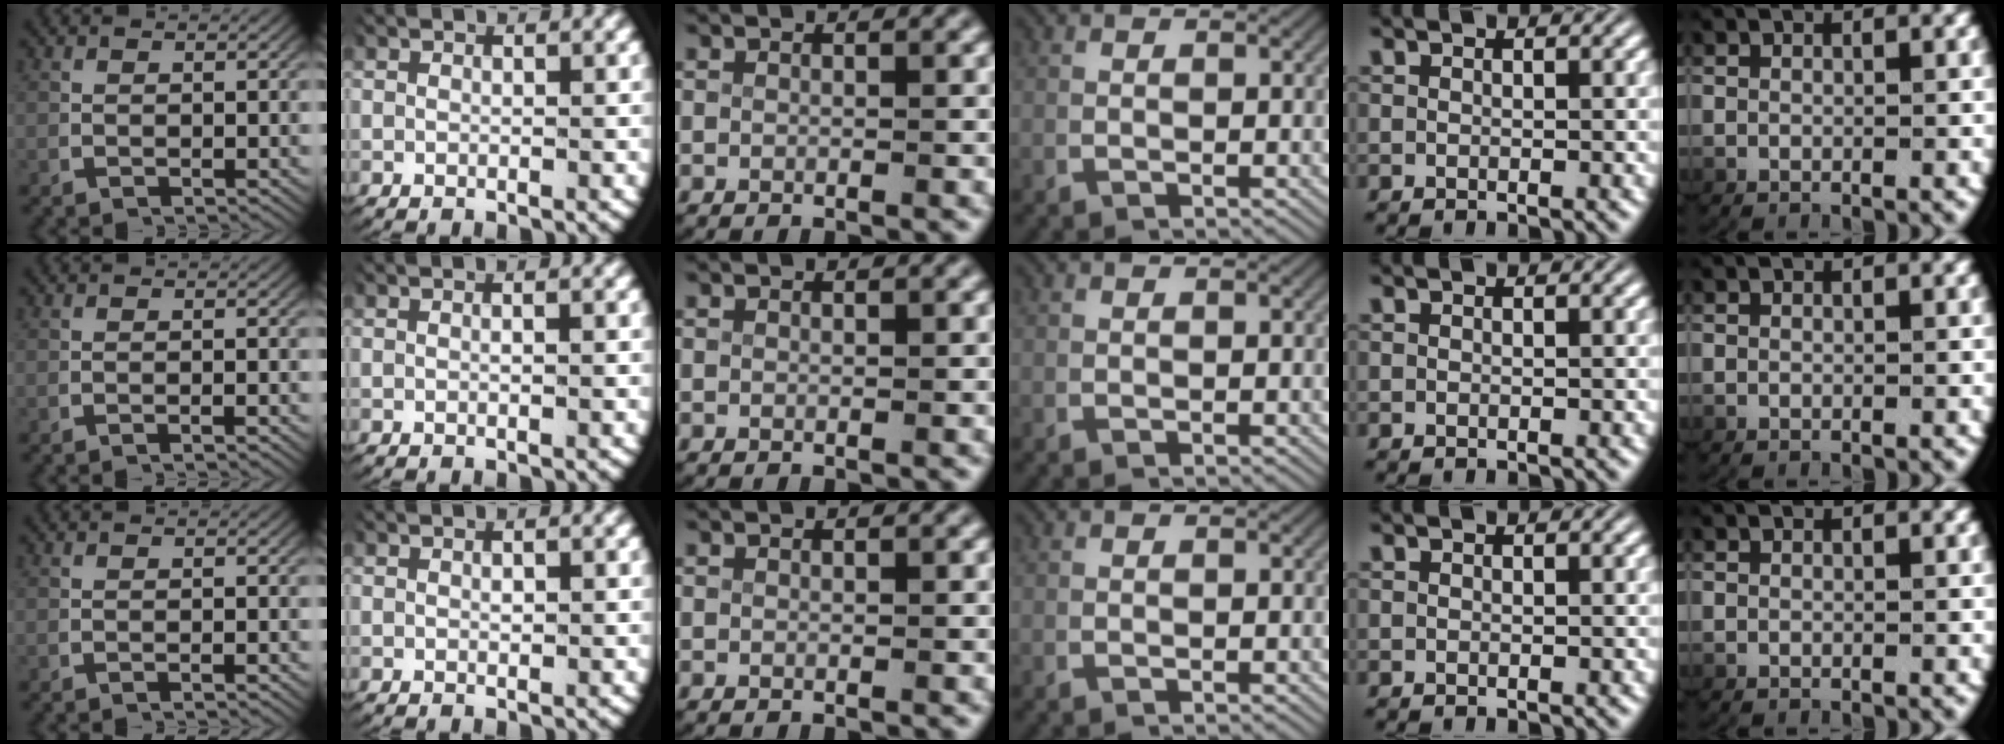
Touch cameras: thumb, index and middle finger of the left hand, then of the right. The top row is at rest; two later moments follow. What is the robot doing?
{"motion": "lift_and_place", "object": "plastic wrap"}